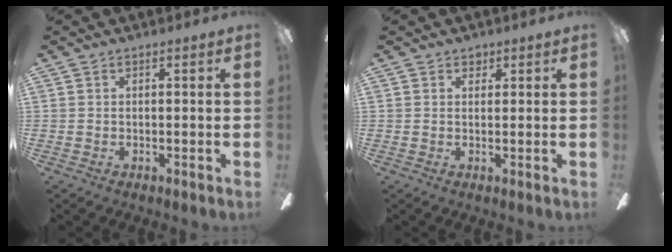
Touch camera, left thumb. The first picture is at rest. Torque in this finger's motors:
{"motor_torque": [0.14, -0.01, 0.11, -0.21, -0.01]}